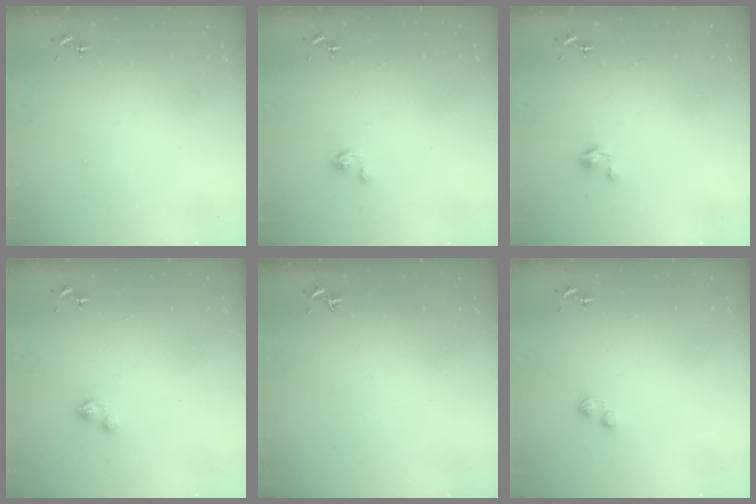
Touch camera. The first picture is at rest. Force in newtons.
{"total": 2.9, "press": 2.9, "slide": 0.2}
{"total": 2.3, "press": 2.2, "slide": 0.2}
{"total": 1.9, "press": 1.9, "slide": 0.3}
{"total": 0.0}
{"total": 3.1, "press": 3.1, "slide": 0.4}